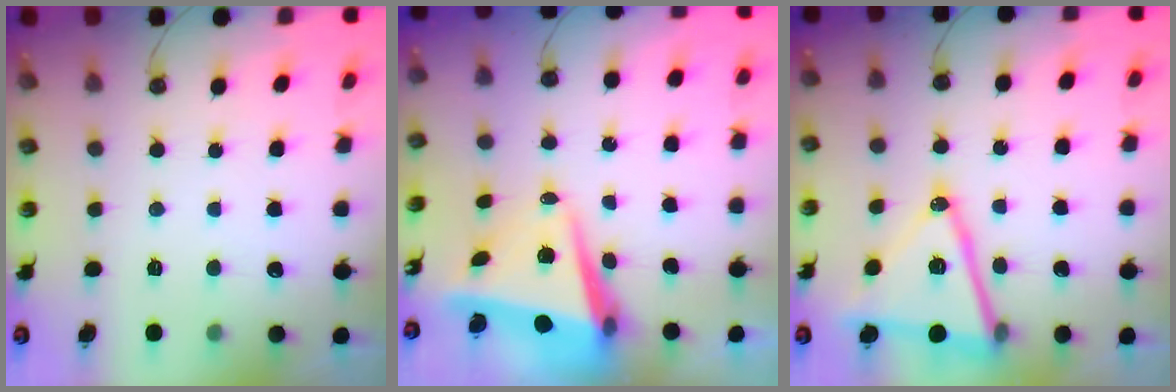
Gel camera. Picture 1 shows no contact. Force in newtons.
{"total": 7.3, "press": 7.1, "slide": 1.8}
{"total": 16.5, "press": 16.0, "slide": 4.1}